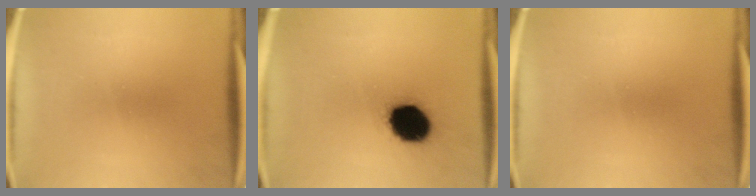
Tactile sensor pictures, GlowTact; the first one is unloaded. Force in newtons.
{"total": 15.6}
{"total": 0.0}